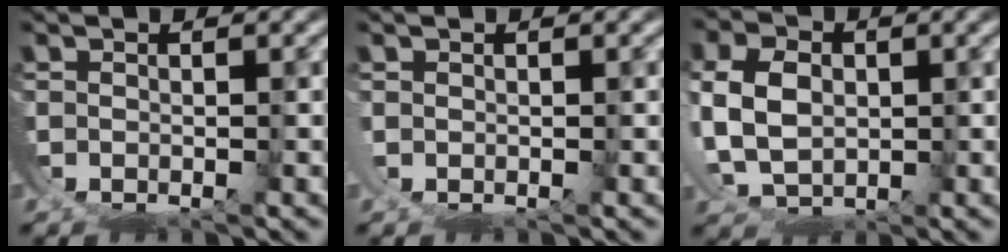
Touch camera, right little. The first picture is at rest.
{"total": 0.9, "force": [0.6, -0.2, -0.6], "torque": [0.008, 0.002, 0.009]}
{"total": 4.1, "force": [1.9, 3.3, 1.6], "torque": [-0.073, -0.018, 0.043]}